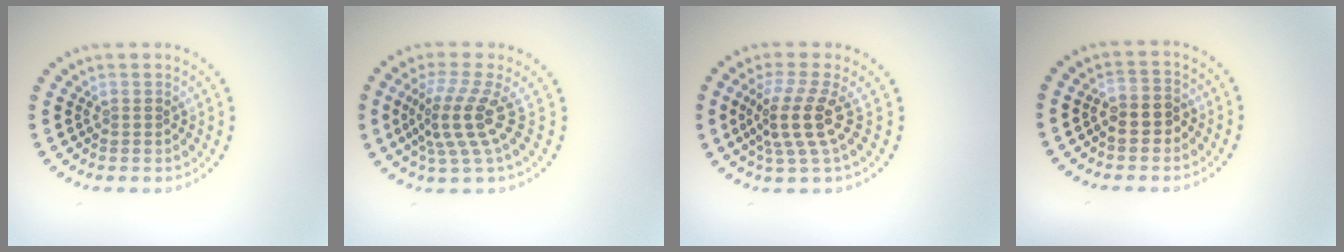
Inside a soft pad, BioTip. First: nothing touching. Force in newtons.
{"total": 4.1, "press": 2.8, "slide": 2.9}
{"total": 4.0, "press": 2.8, "slide": 2.8}
{"total": 2.1, "press": 2.0, "slide": 0.7}